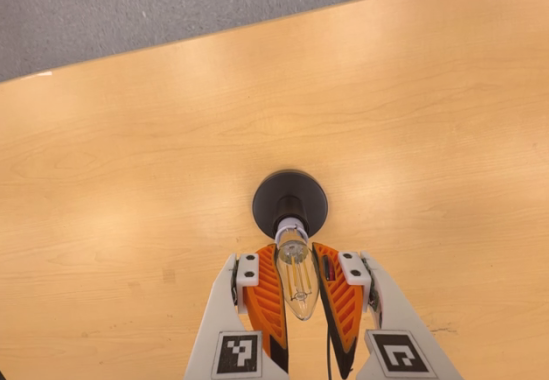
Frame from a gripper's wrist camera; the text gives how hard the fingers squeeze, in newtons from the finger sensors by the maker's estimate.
{"total": 21.6, "left": 23.8, "right": 19.4}